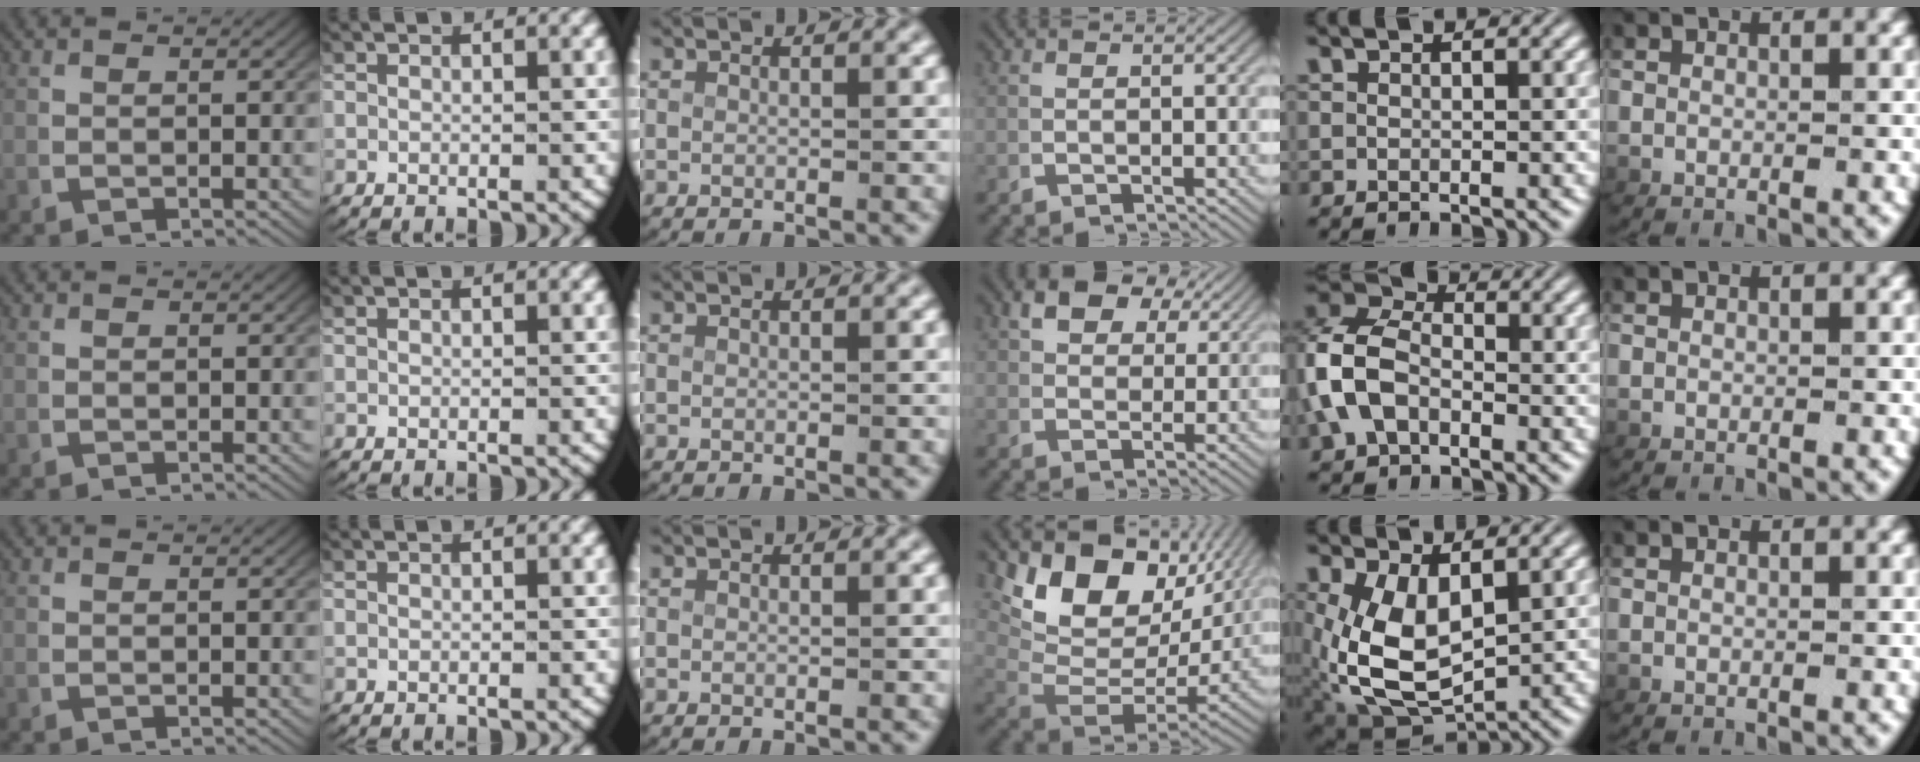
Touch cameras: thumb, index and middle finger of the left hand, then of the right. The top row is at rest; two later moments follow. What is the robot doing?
{"motion": "grasp_and_lifting", "object": "card"}